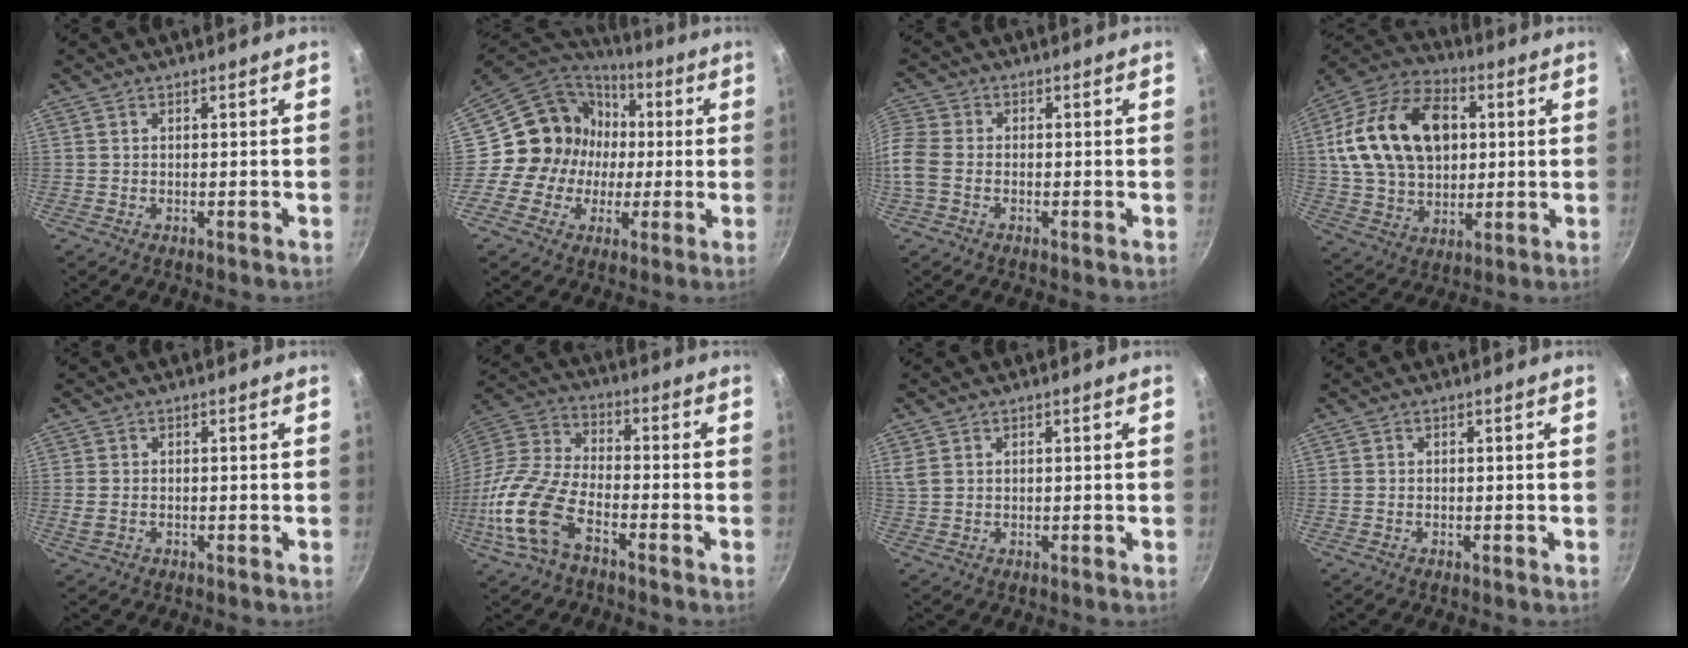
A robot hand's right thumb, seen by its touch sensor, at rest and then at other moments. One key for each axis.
{"total": 15.9, "fx": 0.2, "fy": 14.7, "fz": 6.1, "tx": -0.074, "ty": 0.029, "tz": -0.004}
{"total": 6.3, "fx": -1.9, "fy": 4.6, "fz": 3.8, "tx": -0.095, "ty": 0.008, "tz": -0.058}
{"total": 22.8, "fx": 4.4, "fy": 15.8, "fz": 15.8, "tx": -0.256, "ty": 0.014, "tz": 0.072}
{"total": 2.0, "fx": -0.3, "fy": 1.4, "fz": 1.3, "tx": -0.025, "ty": -0.002, "tz": -0.005}
{"total": 16.0, "fx": -7.5, "fy": 7.9, "fz": 11.8, "tx": -0.250, "ty": 0.036, "tz": -0.165}
{"total": 2.3, "fx": 1.1, "fy": 1.7, "fz": 1.3, "tx": -0.023, "ty": 0.003, "tz": 0.026}
{"total": 0.0}